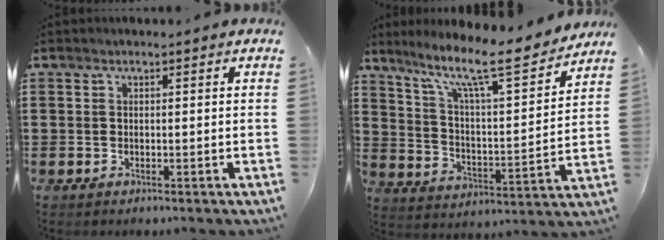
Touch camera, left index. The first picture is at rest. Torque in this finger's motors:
{"motor_torque": [2.14, 0.00, 0.53, 0.21]}